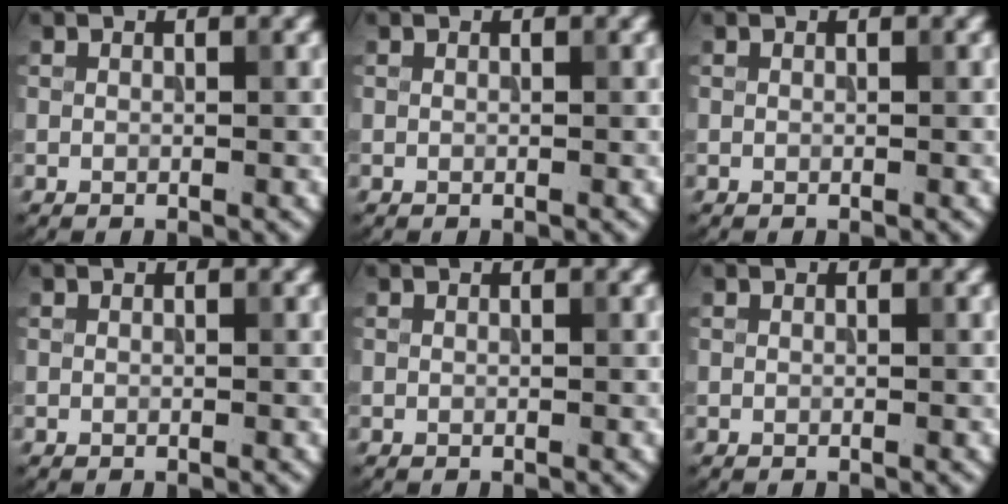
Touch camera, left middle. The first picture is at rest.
{"total": 0.0}
{"total": 0.0}
{"total": 0.0}
{"total": 0.0}
{"total": 0.0}